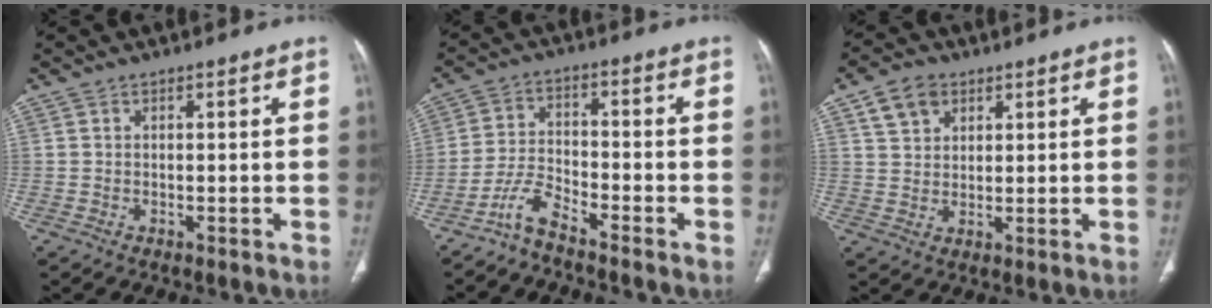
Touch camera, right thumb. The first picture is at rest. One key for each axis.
{"total": 5.1, "fx": -4.5, "fy": 0.9, "fz": 2.2, "tx": -0.045, "ty": 0.030, "tz": -0.098}
{"total": 6.0, "fx": 3.1, "fy": 4.3, "fz": 2.8, "tx": -0.030, "ty": -0.010, "tz": 0.059}